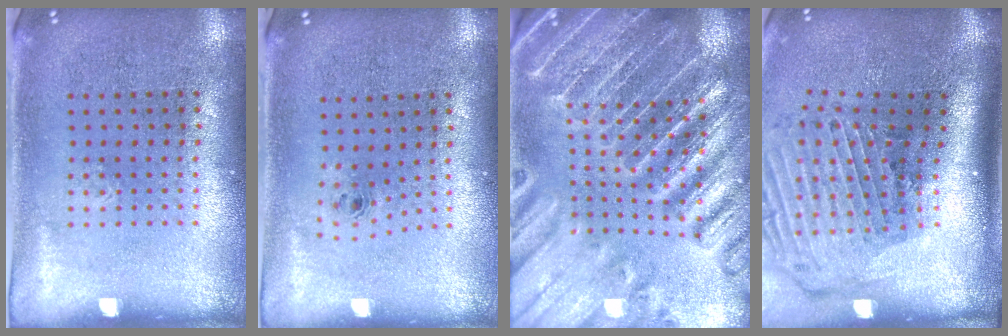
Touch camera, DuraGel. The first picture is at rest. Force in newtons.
{"total": 0.7, "press": 0.4, "slide": 0.6}
{"total": 4.4, "press": 4.0, "slide": 1.6}
{"total": 3.2, "press": 2.1, "slide": 2.4}